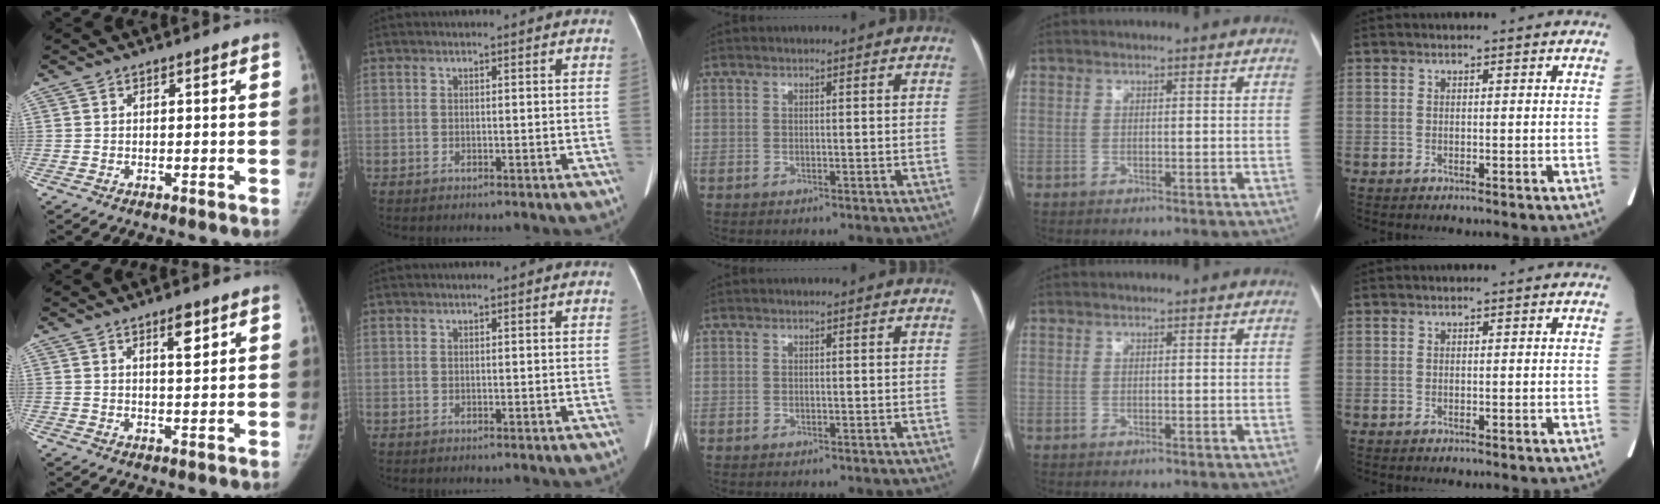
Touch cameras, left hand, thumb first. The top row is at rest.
{"thumb": {"total": 4.0, "force": [2.2, 1.2, 3.1], "torque": [-0.039, -0.014, 0.035]}}